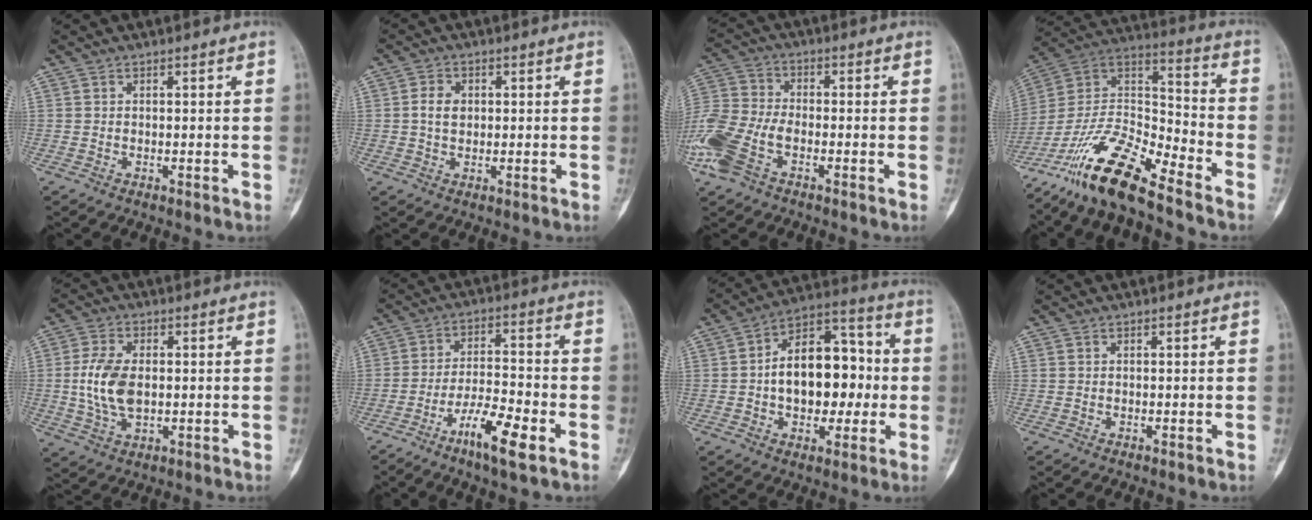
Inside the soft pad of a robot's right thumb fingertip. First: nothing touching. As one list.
[{"total": 3.7, "force": [0.4, 2.8, 2.4], "torque": [-0.038, 0.004, 0.005]}, {"total": 13.1, "force": [-5.4, 7.5, 9.3], "torque": [-0.223, 0.016, -0.112]}, {"total": 17.8, "force": [-13.4, 3.9, 11.0], "torque": [-0.197, 0.081, -0.254]}, {"total": 9.6, "force": [0.1, 5.6, 7.8], "torque": [-0.162, -0.001, 0.006]}, {"total": 9.6, "force": [-5.3, 1.9, 7.8], "torque": [-0.147, 0.027, -0.095]}, {"total": 17.2, "force": [-0.6, 10.9, 13.4], "torque": [-0.159, 0.037, -0.013]}, {"total": 0.0}]